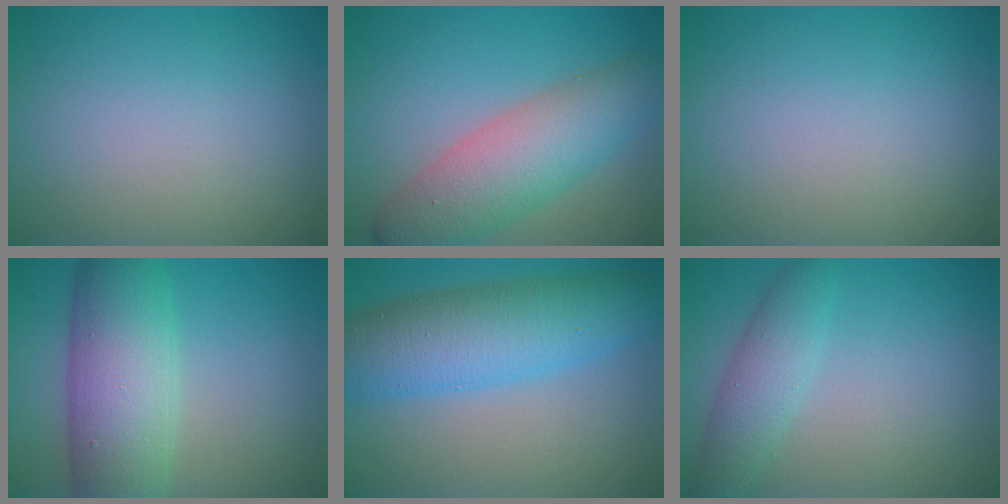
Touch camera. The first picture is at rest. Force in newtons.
{"total": 7.5, "press": 7.5, "slide": 0.3}
{"total": 0.0}
{"total": 9.3, "press": 9.3, "slide": 0.4}
{"total": 8.2, "press": 8.2, "slide": 0.2}
{"total": 3.5, "press": 3.5, "slide": 0.1}